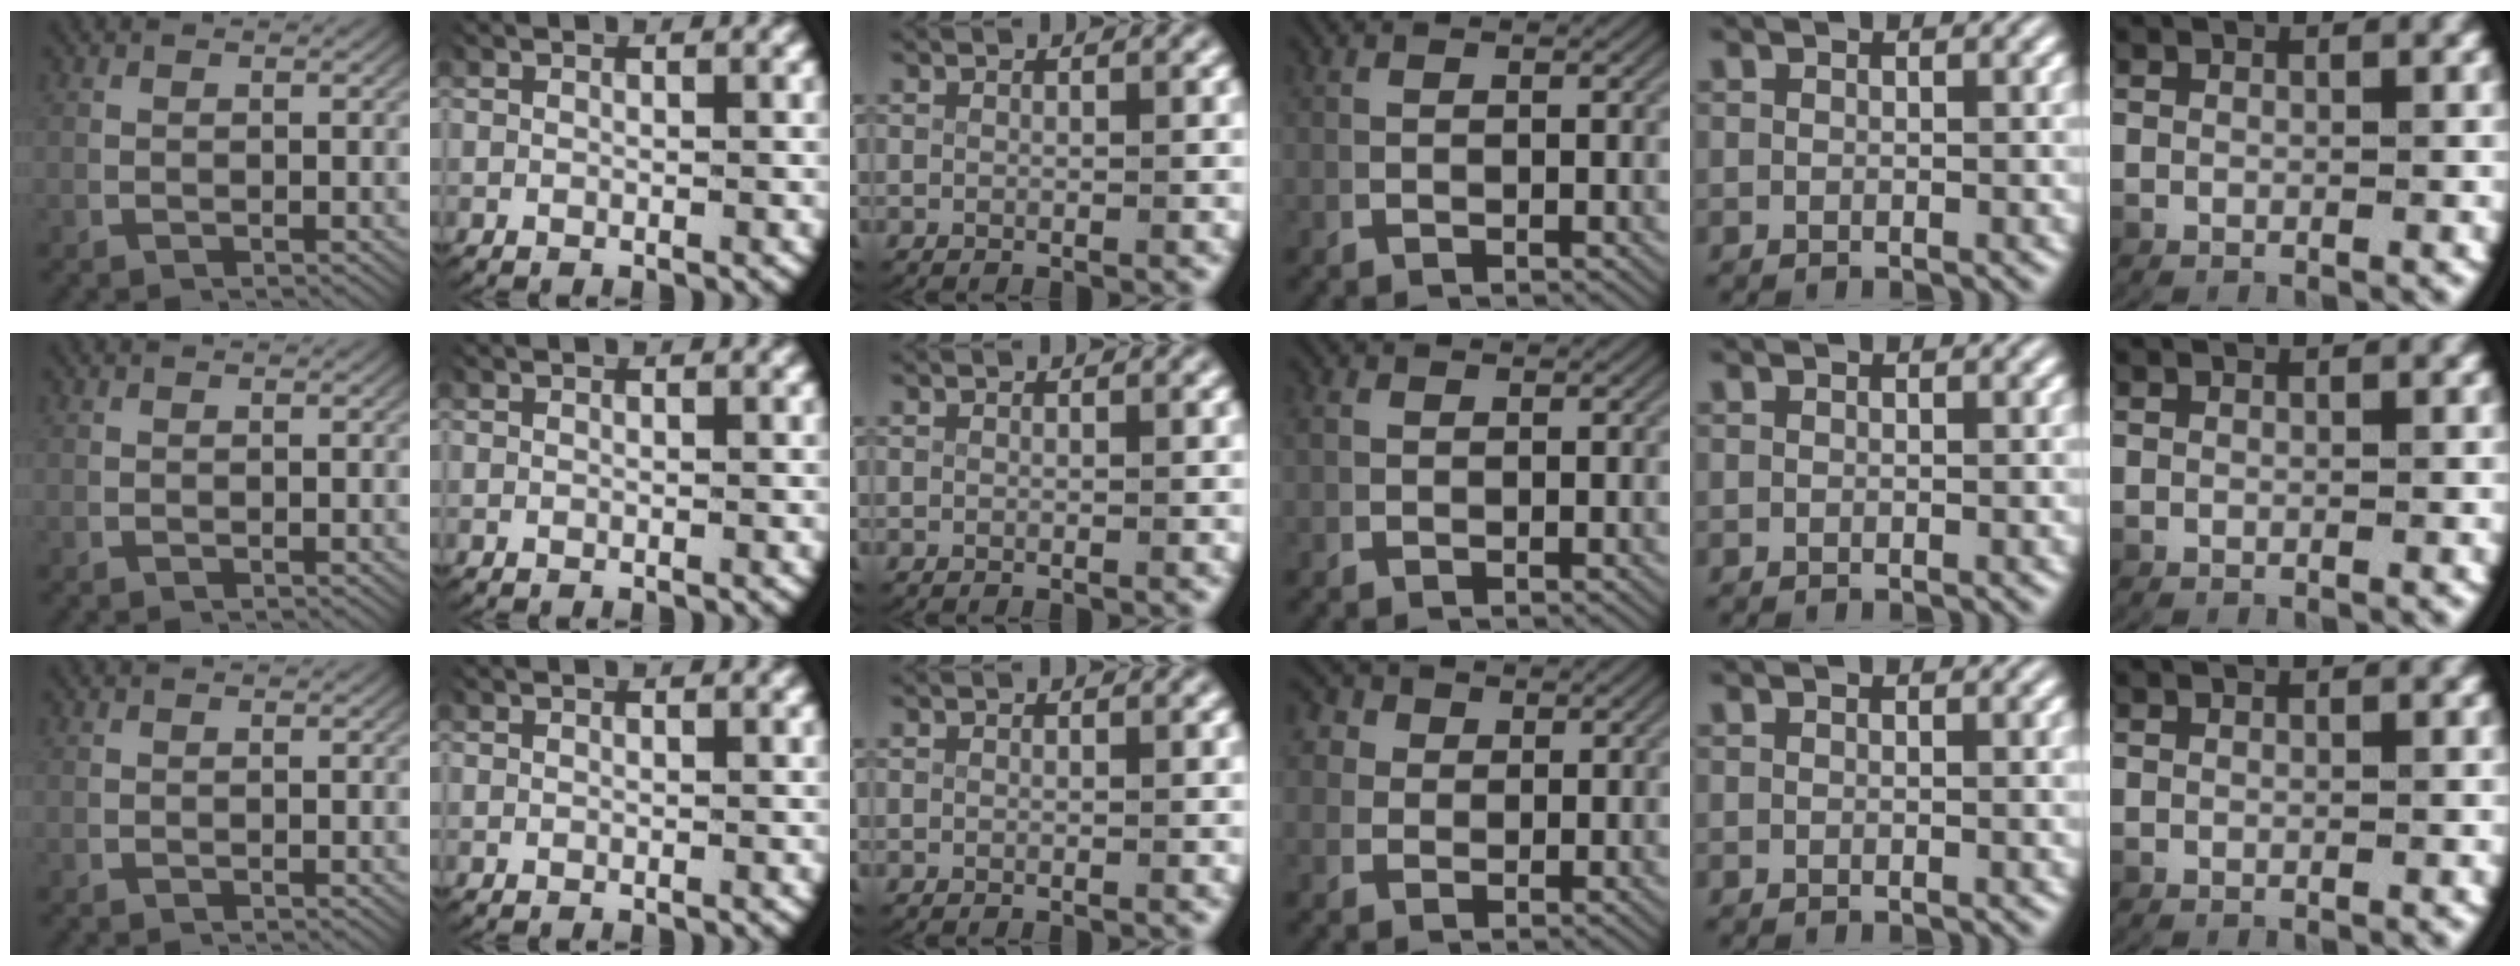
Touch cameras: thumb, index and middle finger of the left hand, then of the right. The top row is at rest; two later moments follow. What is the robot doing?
{"motion": "lift_and_place", "object": "paper towel"}